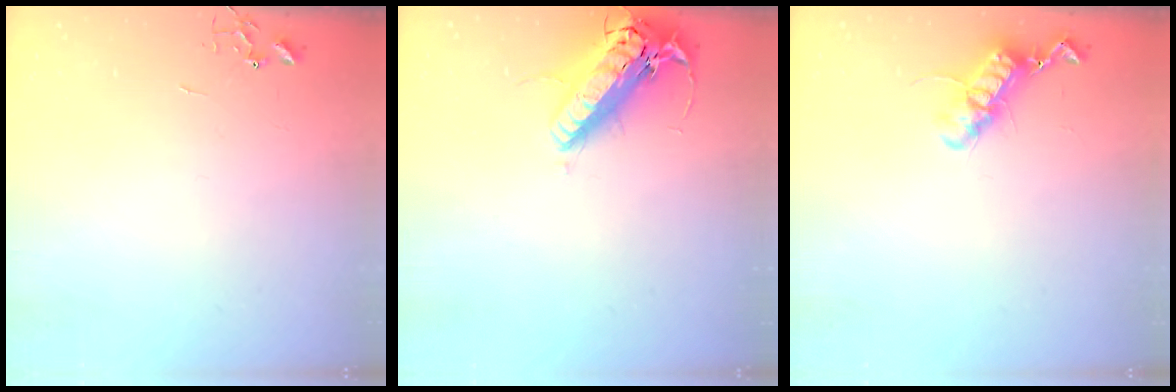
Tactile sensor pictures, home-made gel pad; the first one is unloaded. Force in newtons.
{"total": 19.5, "press": 19.1, "slide": 3.7}
{"total": 12.2, "press": 12.2, "slide": 0.9}